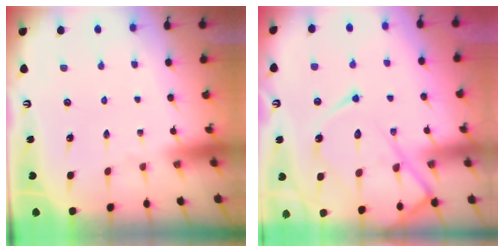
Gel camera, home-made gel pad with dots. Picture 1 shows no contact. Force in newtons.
{"total": 17.2, "press": 17.1, "slide": 1.7}